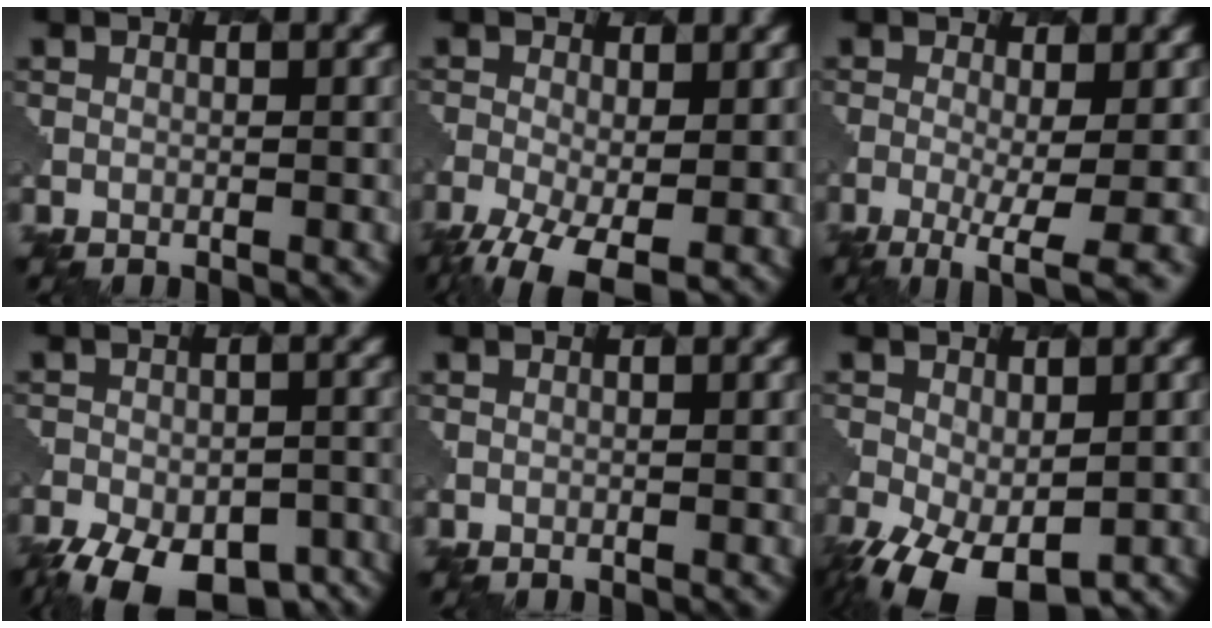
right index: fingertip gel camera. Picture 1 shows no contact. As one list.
[{"total": 6.8, "force": [-2.8, 3.1, 5.4], "torque": [-0.115, -0.024, -0.047]}, {"total": 6.0, "force": [-1.9, 1.5, 5.5], "torque": [-0.085, -0.010, -0.029]}, {"total": 12.6, "force": [-9.7, 5.5, 5.7], "torque": [-0.087, -0.025, -0.128]}, {"total": 0.0}, {"total": 8.1, "force": [-3.5, 4.3, 5.9], "torque": [-0.128, -0.036, -0.049]}]